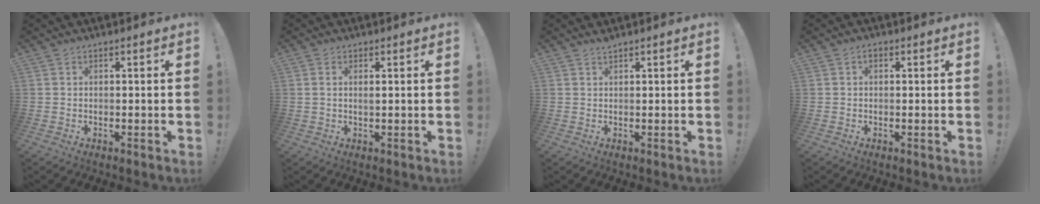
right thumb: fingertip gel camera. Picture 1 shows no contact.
{"total": 1.1, "force": [0.3, 0.1, 1.1], "torque": [-0.019, 0.000, 0.004]}
{"total": 0.9, "force": [0.8, -0.2, 0.3], "torque": [-0.001, -0.002, 0.015]}
{"total": 1.8, "force": [0.4, 1.0, 1.4], "torque": [-0.024, 0.003, 0.006]}